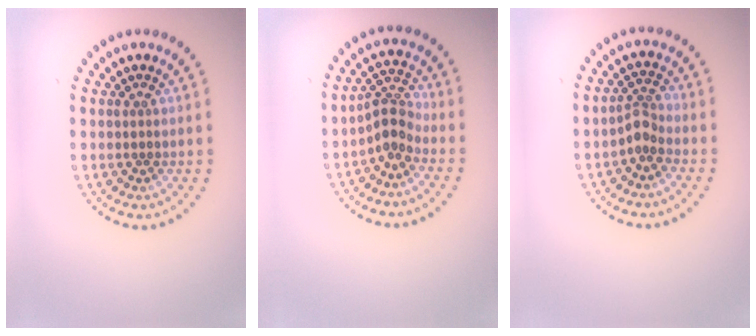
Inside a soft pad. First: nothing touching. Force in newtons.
{"total": 2.7, "press": 1.9, "slide": 1.9}
{"total": 2.0, "press": 1.4, "slide": 1.4}